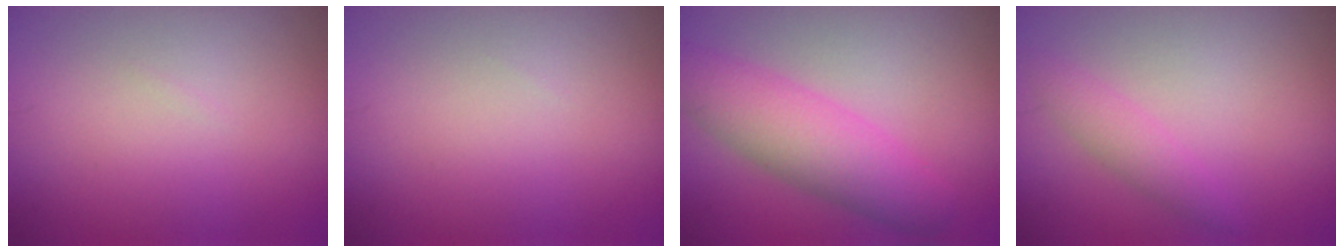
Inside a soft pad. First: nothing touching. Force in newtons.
{"total": 0.0}
{"total": 5.9, "press": 5.9, "slide": 0.0}
{"total": 1.8, "press": 1.8, "slide": 0.1}